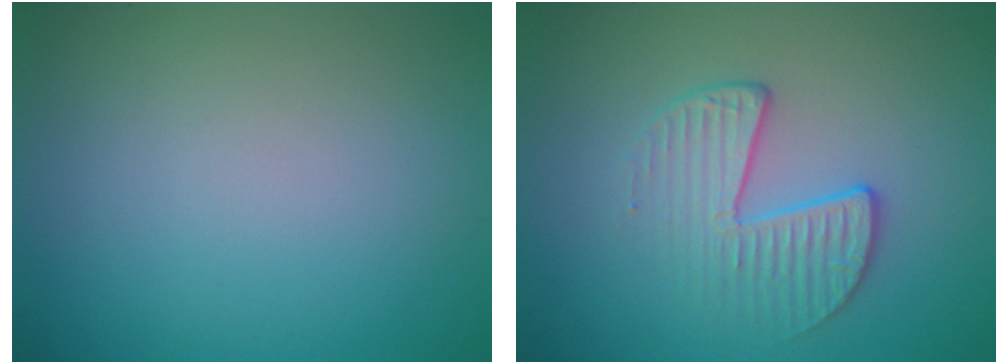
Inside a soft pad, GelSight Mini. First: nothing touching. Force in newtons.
{"total": 2.8, "press": 2.0, "slide": 1.9}